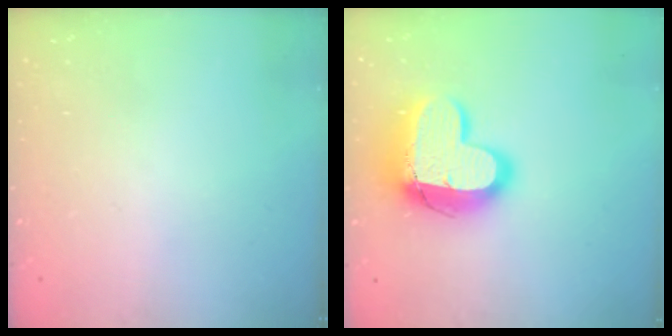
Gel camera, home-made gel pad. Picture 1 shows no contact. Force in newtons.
{"total": 17.2, "press": 17.1, "slide": 1.5}